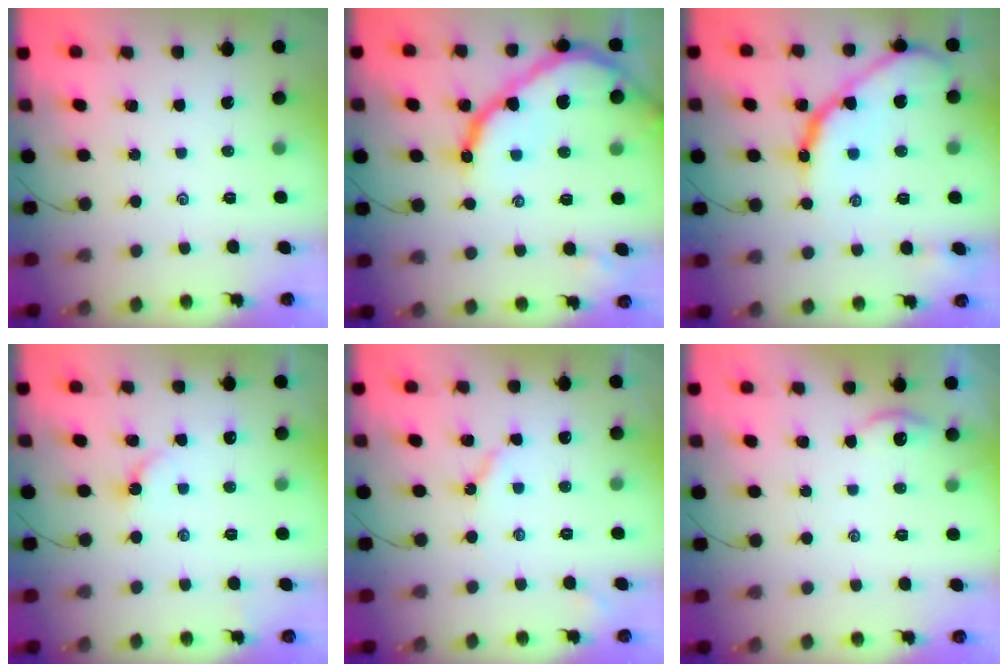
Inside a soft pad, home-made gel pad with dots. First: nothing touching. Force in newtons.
{"total": 19.8, "press": 19.7, "slide": 1.8}
{"total": 14.8, "press": 14.7, "slide": 1.1}
{"total": 2.7, "press": 2.7, "slide": 0.4}
{"total": 3.6, "press": 3.6, "slide": 0.5}
{"total": 1.9, "press": 1.9, "slide": 0.2}